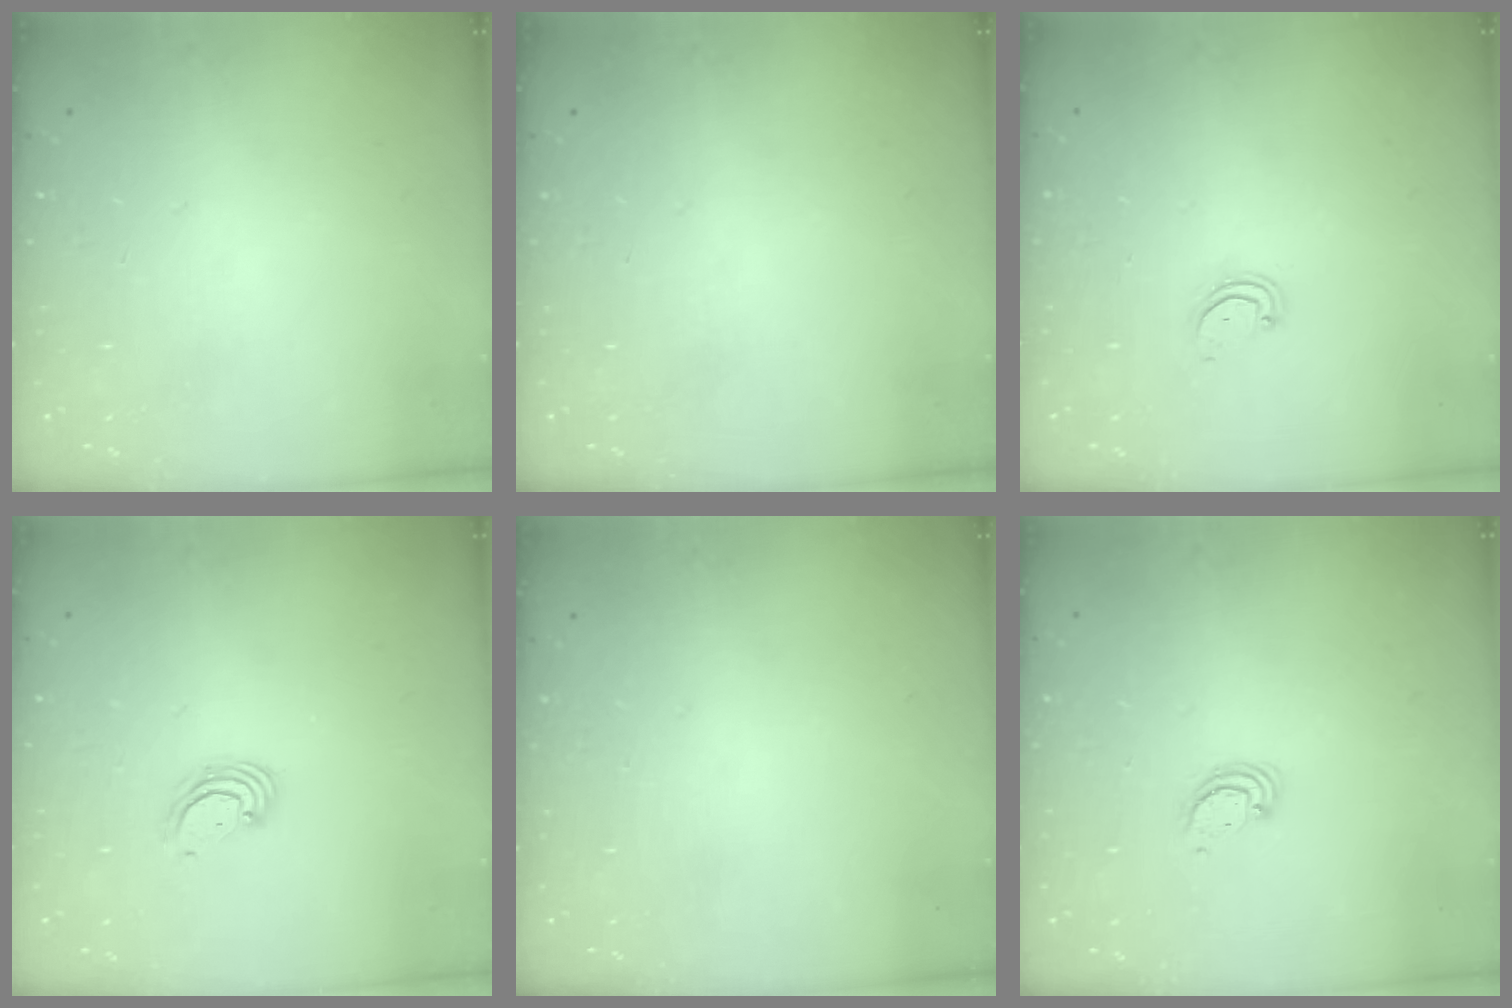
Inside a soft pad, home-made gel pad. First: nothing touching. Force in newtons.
{"total": 0.0}
{"total": 3.0, "press": 3.0, "slide": 0.2}
{"total": 2.4, "press": 2.4, "slide": 0.2}
{"total": 0.0}
{"total": 2.3, "press": 2.3, "slide": 0.2}